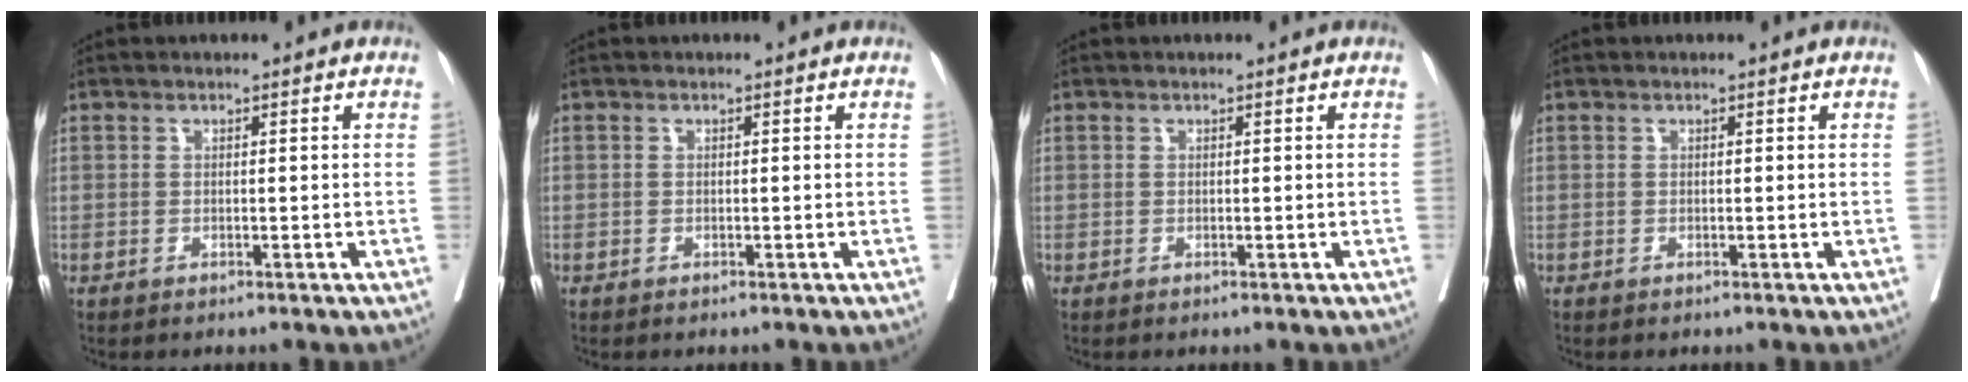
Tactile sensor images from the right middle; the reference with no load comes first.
{"total": 0.7, "force": [-0.1, 0.6, -0.1], "torque": [0.009, 0.009, -0.004]}
{"total": 0.0}
{"total": 0.0}